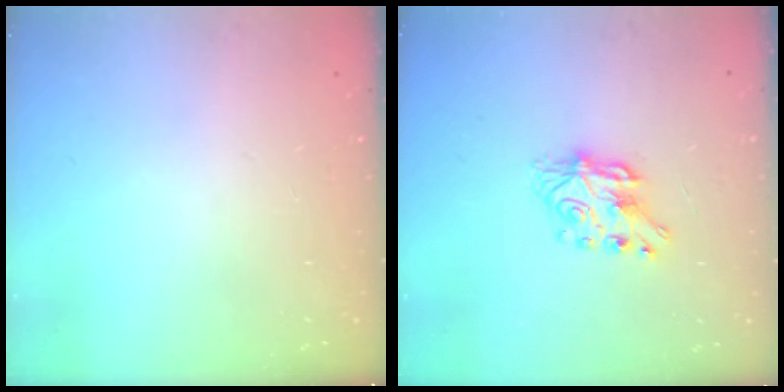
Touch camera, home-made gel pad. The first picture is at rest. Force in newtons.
{"total": 7.1, "press": 7.1, "slide": 0.2}